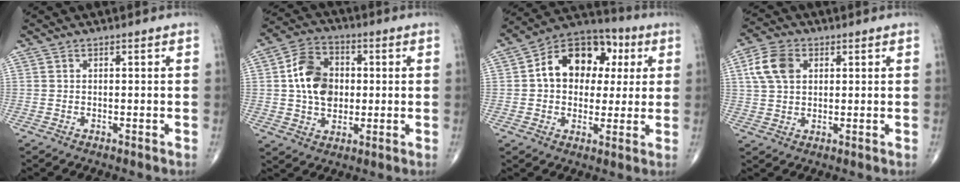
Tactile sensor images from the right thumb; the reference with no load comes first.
{"total": 11.8, "force": [0.9, 8.7, 7.9], "torque": [-0.119, 0.013, 0.011]}
{"total": 15.6, "force": [3.0, 11.3, 10.4], "torque": [-0.114, 0.021, 0.038]}
{"total": 7.7, "force": [2.3, 5.3, 5.1], "torque": [-0.097, 0.006, 0.041]}